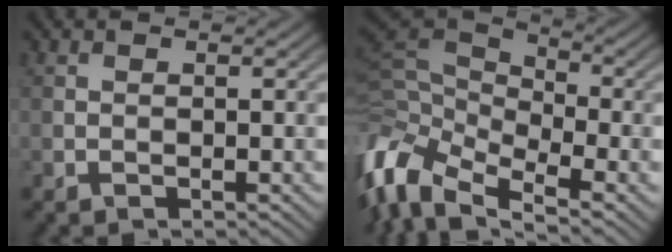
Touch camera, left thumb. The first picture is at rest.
{"total": 12.4, "force": [-5.1, 6.1, 9.5], "torque": [-0.232, 0.005, -0.101]}